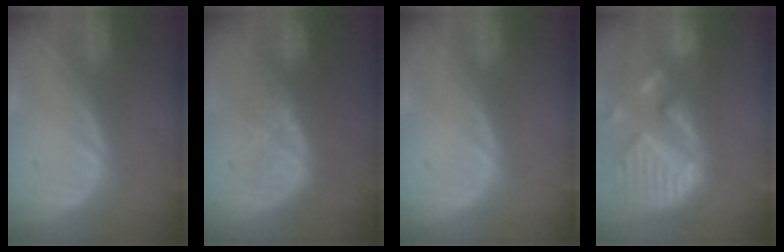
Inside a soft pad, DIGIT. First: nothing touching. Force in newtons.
{"total": 8.2, "press": 7.2, "slide": 3.8}
{"total": 0.0}
{"total": 13.9, "press": 11.5, "slide": 7.7}